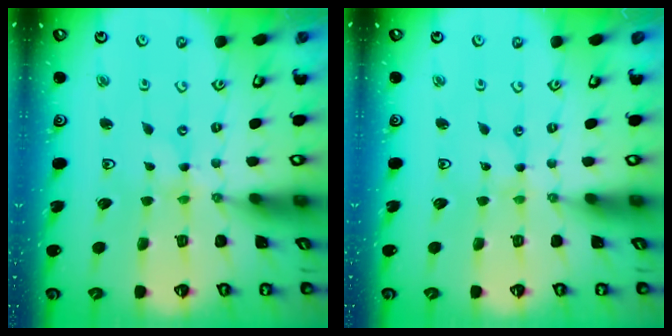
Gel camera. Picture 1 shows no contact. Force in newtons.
{"total": 0.0}